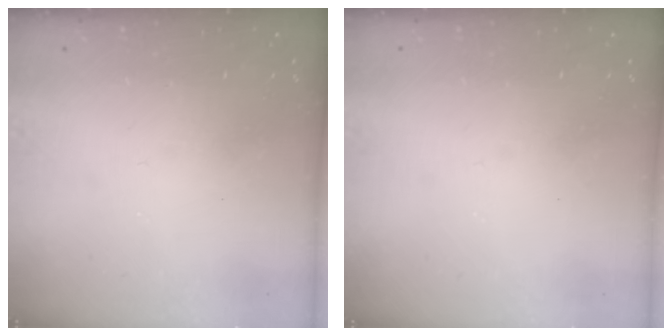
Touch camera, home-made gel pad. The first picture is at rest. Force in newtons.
{"total": 0.0}